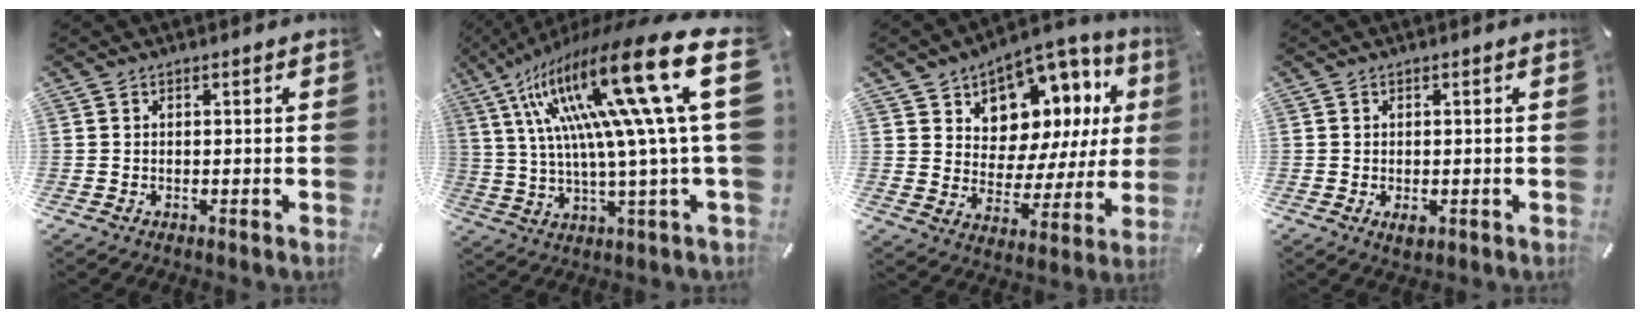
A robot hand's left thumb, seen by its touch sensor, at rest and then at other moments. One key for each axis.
{"total": 32.0, "fx": 10.3, "fy": 6.2, "fz": 29.6, "tx": -0.553, "ty": -0.085, "tz": 0.156}
{"total": 9.8, "fx": 5.9, "fy": 7.4, "fz": 2.5, "tx": -0.038, "ty": -0.071, "tz": 0.108}
{"total": 1.9, "fx": -0.4, "fy": 0.8, "fz": 1.7, "tx": -0.028, "ty": -0.001, "tz": -0.006}